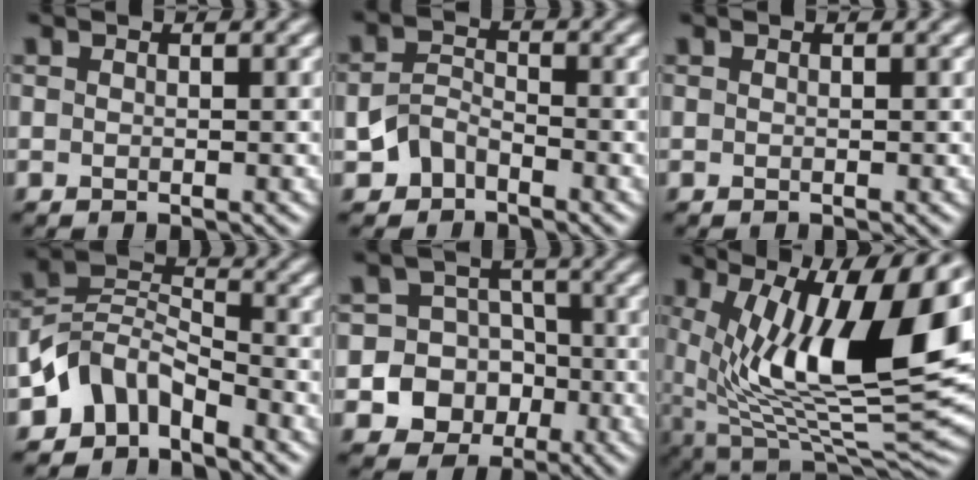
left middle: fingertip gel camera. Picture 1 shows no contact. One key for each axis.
{"total": 2.8, "fx": -1.6, "fy": 1.9, "fz": 1.2, "tx": -0.023, "ty": 0.010, "tz": -0.036}
{"total": 0.0}
{"total": 4.5, "fx": -3.2, "fy": 2.7, "fz": 1.7, "tx": -0.021, "ty": 0.009, "tz": -0.076}
{"total": 10.4, "fx": -3.4, "fy": 9.5, "fz": 2.2, "tx": -0.054, "ty": -0.008, "tz": -0.069}
{"total": 16.5, "fx": 3.2, "fy": 6.6, "fz": 14.7, "tx": -0.230, "ty": -0.007, "tz": 0.044}